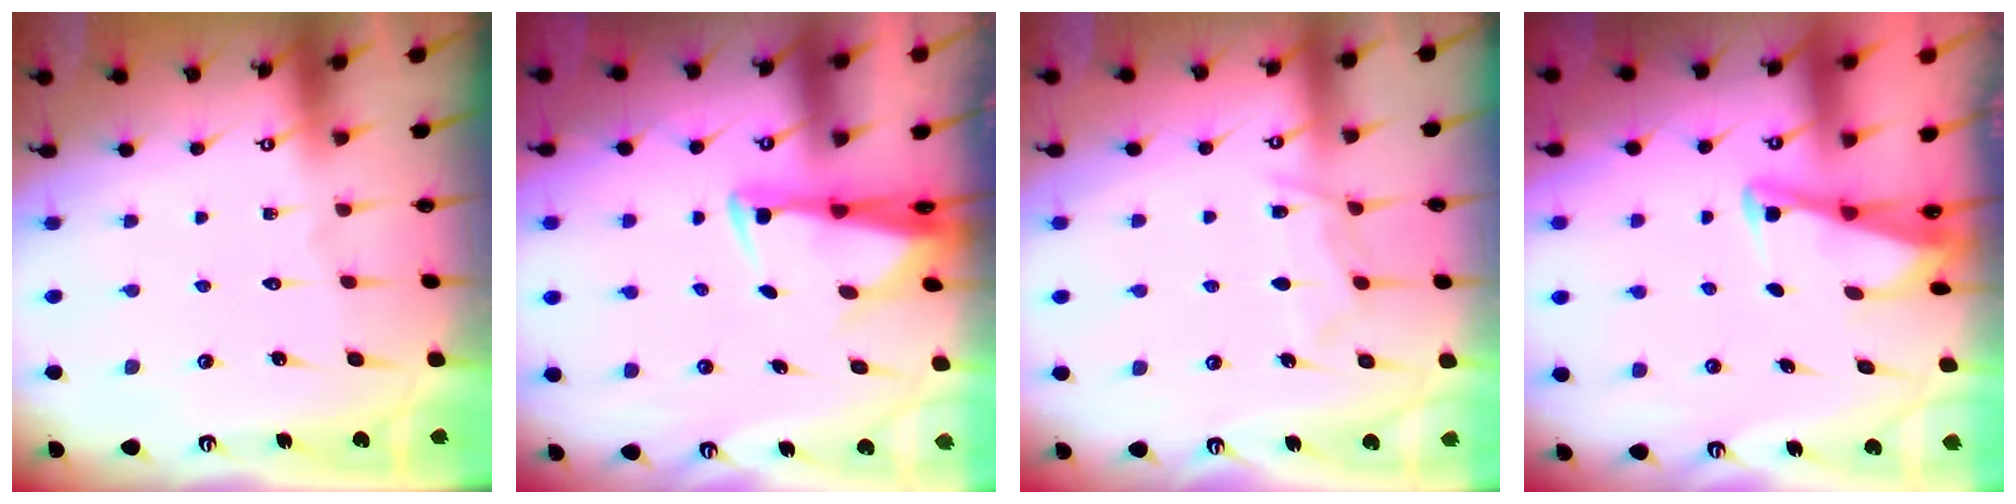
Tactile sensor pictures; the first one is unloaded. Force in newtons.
{"total": 2.9, "press": 2.8, "slide": 1.0}
{"total": 7.3, "press": 7.2, "slide": 0.8}
{"total": 2.7, "press": 2.7, "slide": 0.4}